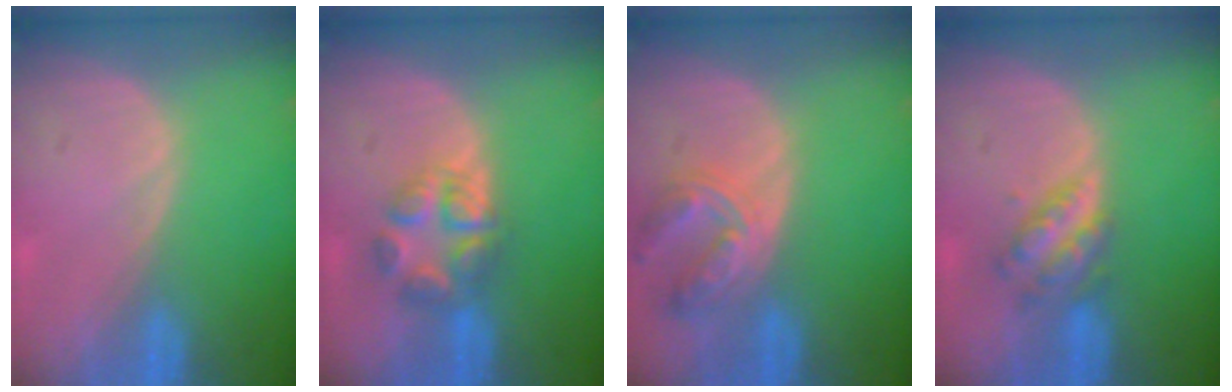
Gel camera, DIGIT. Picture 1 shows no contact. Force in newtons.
{"total": 5.7, "press": 5.5, "slide": 1.2}
{"total": 7.6, "press": 6.6, "slide": 3.6}
{"total": 4.6, "press": 4.6, "slide": 0.5}